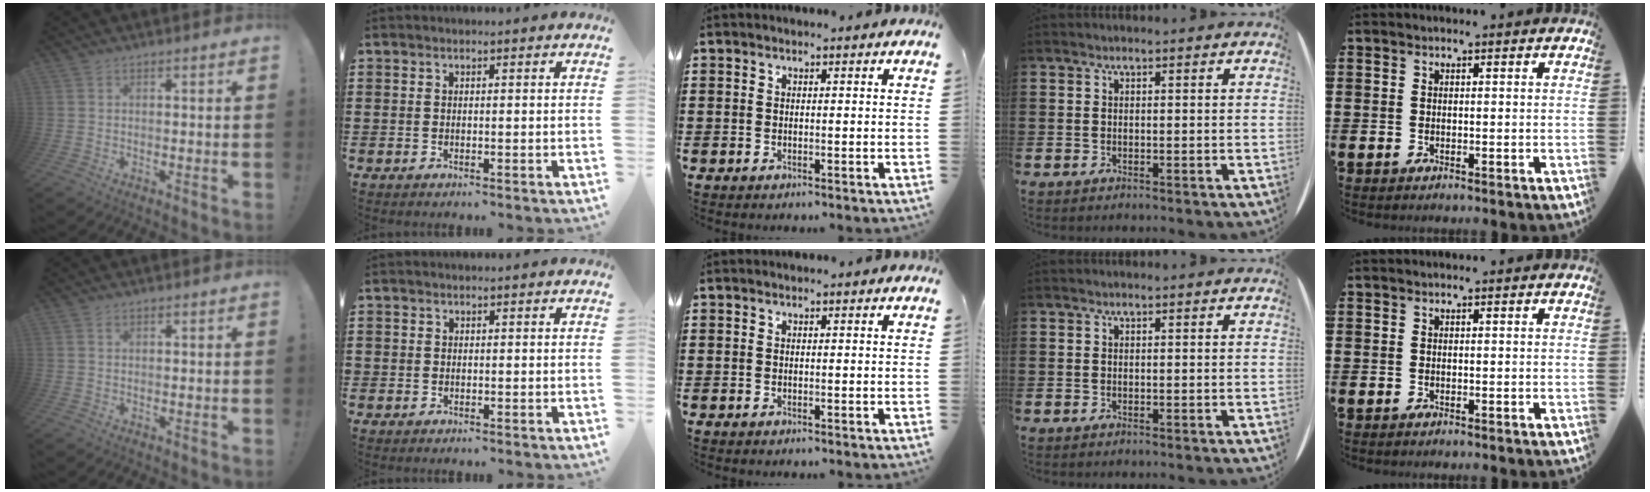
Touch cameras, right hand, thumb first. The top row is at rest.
{"thumb": {"total": 0.6, "force": [0.4, 0.4, 0.3], "torque": [-0.008, 0.001, 0.008]}, "index": {"total": 0.5, "force": [-0.1, 0.5, 0.1], "torque": [-0.002, 0.003, -0.003]}}